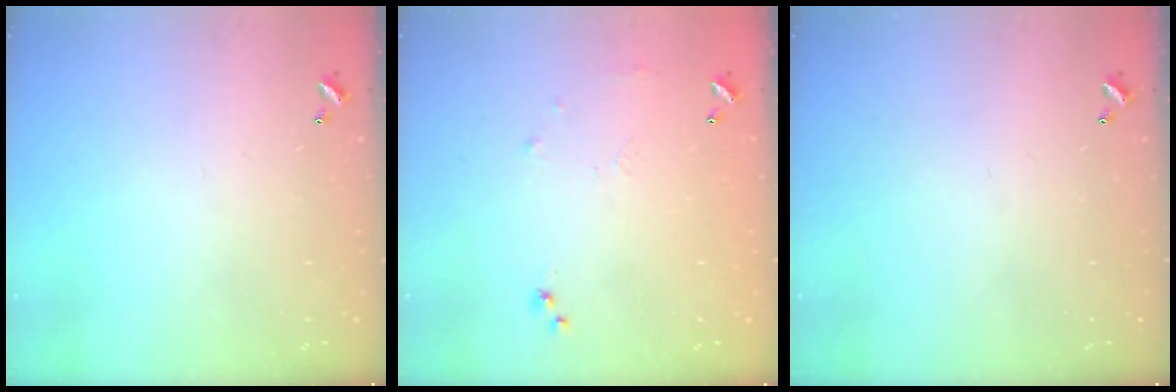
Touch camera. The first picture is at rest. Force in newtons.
{"total": 6.0, "press": 5.9, "slide": 1.0}
{"total": 0.0}